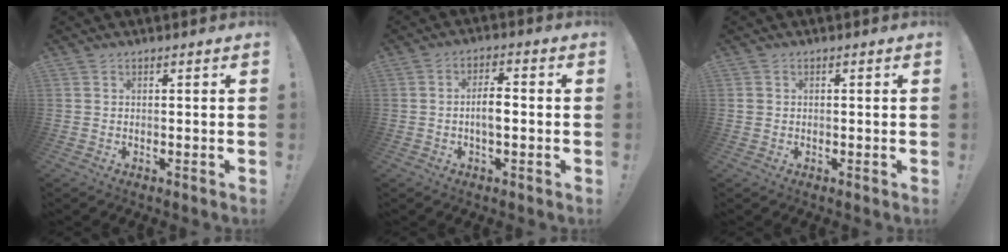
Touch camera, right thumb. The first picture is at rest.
{"total": 5.6, "force": [-0.9, 2.1, 5.0], "torque": [-0.081, 0.002, -0.022]}
{"total": 1.1, "force": [0.1, 1.1, 0.3], "torque": [-0.004, 0.003, 0.001]}